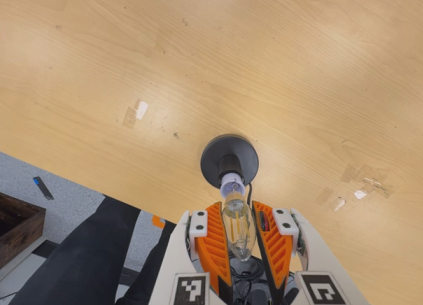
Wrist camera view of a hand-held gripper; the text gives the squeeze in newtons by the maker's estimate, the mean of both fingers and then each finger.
{"total": 14.1, "left": 15.1, "right": 13.1}